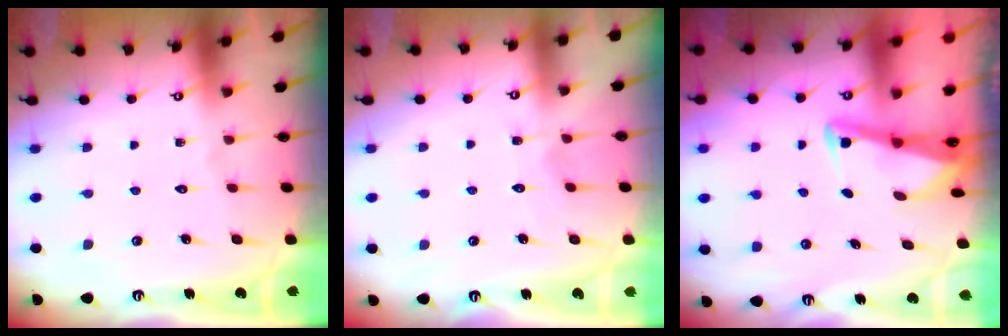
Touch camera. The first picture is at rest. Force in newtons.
{"total": 3.6, "press": 3.6, "slide": 0.4}
{"total": 3.0, "press": 3.0, "slide": 0.4}